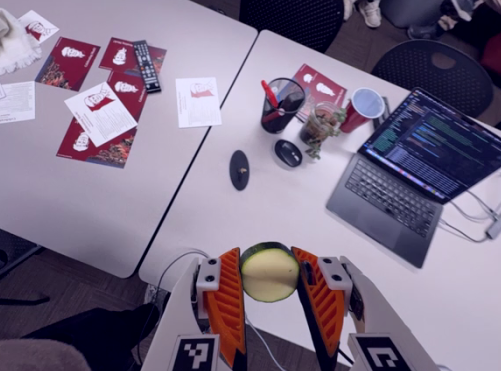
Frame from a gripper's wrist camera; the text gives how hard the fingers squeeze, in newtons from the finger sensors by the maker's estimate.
{"total": 11.6, "left": 11.5, "right": 11.7}